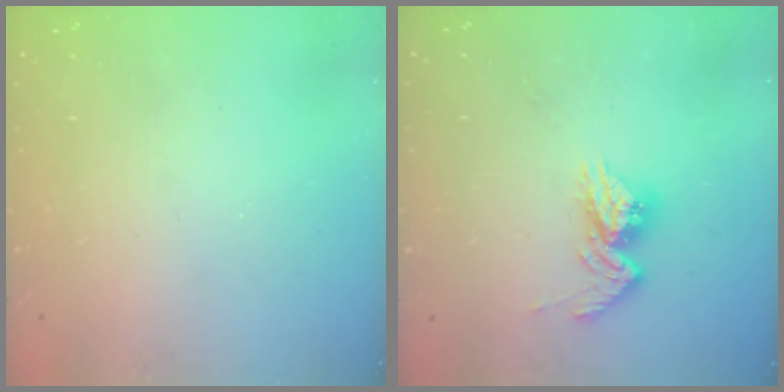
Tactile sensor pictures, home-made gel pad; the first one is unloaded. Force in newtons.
{"total": 11.5, "press": 11.4, "slide": 0.8}